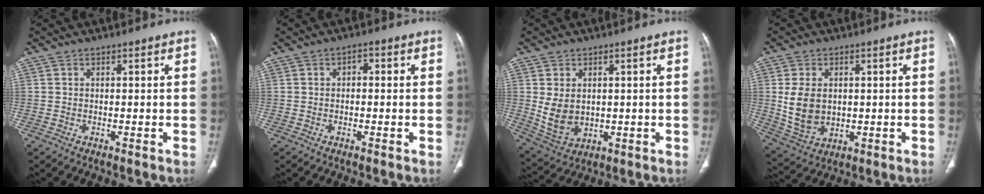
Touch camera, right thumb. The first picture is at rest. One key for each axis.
{"total": 1.6, "fx": 0.0, "fy": 1.1, "fz": 1.2, "tx": -0.008, "ty": 0.007, "tz": -0.006}
{"total": 7.6, "fx": 0.7, "fy": 5.5, "fz": 5.2, "tx": -0.087, "ty": -0.011, "tz": 0.036}
{"total": 9.4, "fx": 0.7, "fy": 6.7, "fz": 6.5, "tx": -0.112, "ty": -0.007, "tz": 0.032}